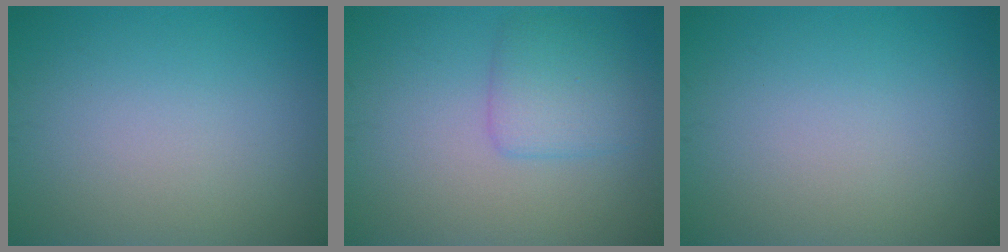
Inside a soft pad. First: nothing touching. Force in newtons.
{"total": 2.8, "press": 2.8, "slide": 0.2}
{"total": 0.0}